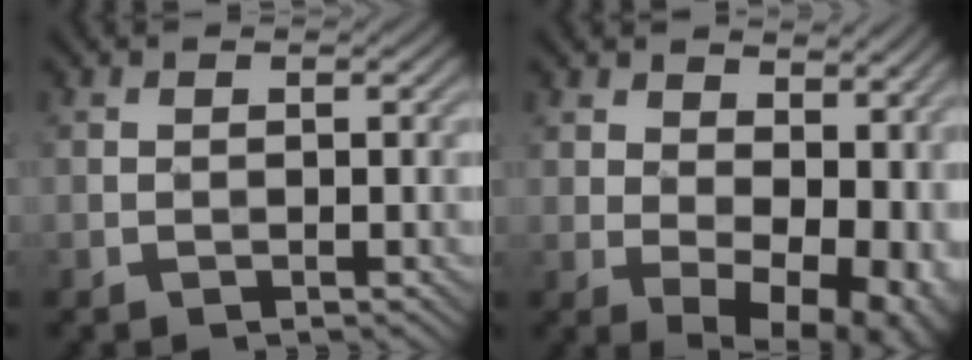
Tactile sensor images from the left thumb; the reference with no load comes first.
{"total": 15.0, "force": [1.5, 9.6, 11.5], "torque": [-0.133, -0.018, 0.079]}